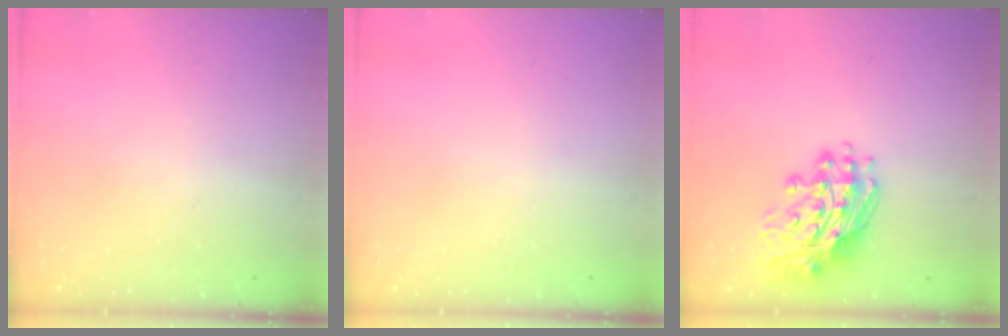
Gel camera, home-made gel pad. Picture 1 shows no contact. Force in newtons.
{"total": 0.0}
{"total": 15.0, "press": 14.9, "slide": 1.6}